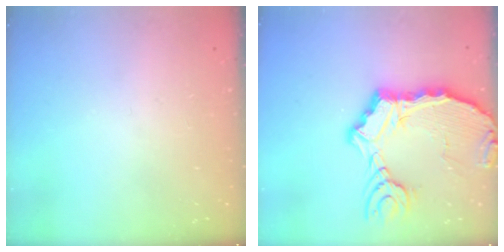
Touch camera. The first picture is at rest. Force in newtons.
{"total": 16.2, "press": 16.0, "slide": 2.0}